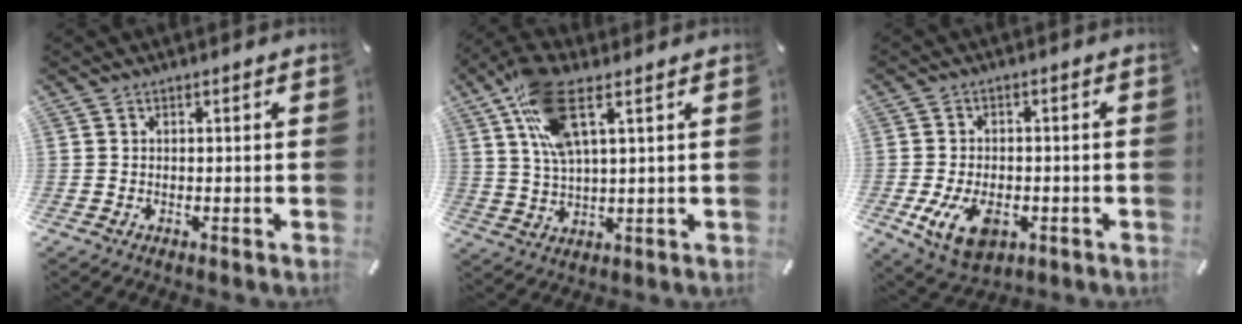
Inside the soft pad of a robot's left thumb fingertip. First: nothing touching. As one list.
[{"total": 12.9, "force": [5.9, 4.7, 10.4], "torque": [-0.206, -0.002, 0.111]}, {"total": 9.4, "force": [-2.9, 6.2, 6.4], "torque": [-0.128, -0.002, -0.052]}]